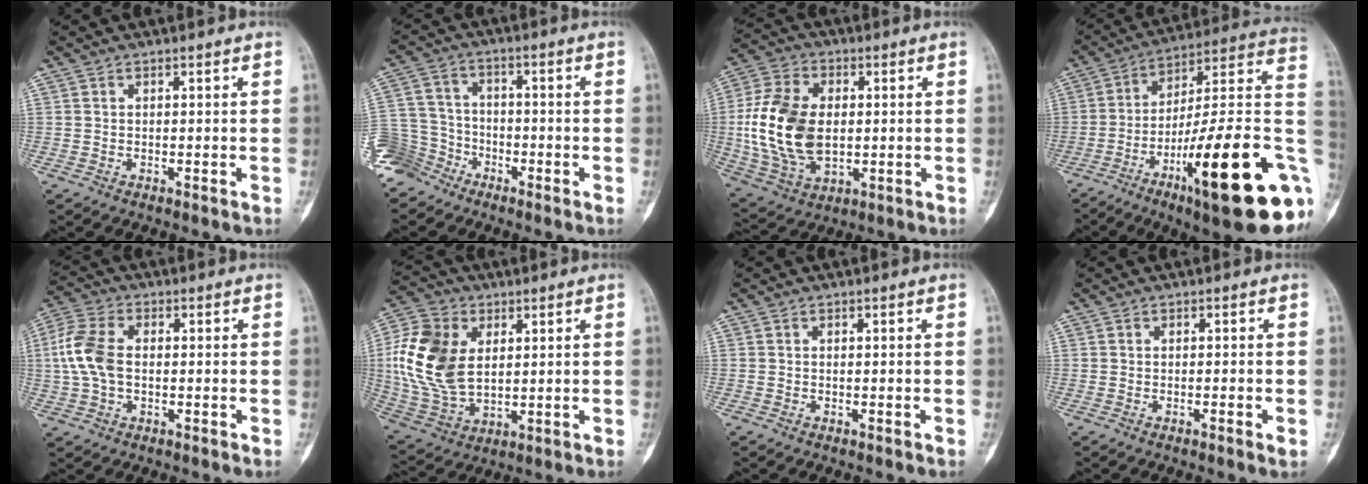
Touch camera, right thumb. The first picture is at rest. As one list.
[{"total": 9.4, "force": [-6.7, 6.6, 0.7], "torque": [-0.009, 0.048, -0.136]}, {"total": 18.0, "force": [0.2, 11.6, 13.8], "torque": [-0.269, -0.002, 0.012]}, {"total": 30.0, "force": [-9.6, 6.5, 27.7], "torque": [-0.345, 0.040, -0.144]}, {"total": 9.4, "force": [0.3, 6.0, 7.3], "torque": [-0.167, 0.017, 0.000]}, {"total": 17.2, "force": [3.0, 11.6, 12.4], "torque": [-0.244, -0.007, 0.060]}, {"total": 0.0}, {"total": 1.3, "force": [-0.5, 0.1, 1.2], "torque": [-0.023, -0.002, -0.008]}]